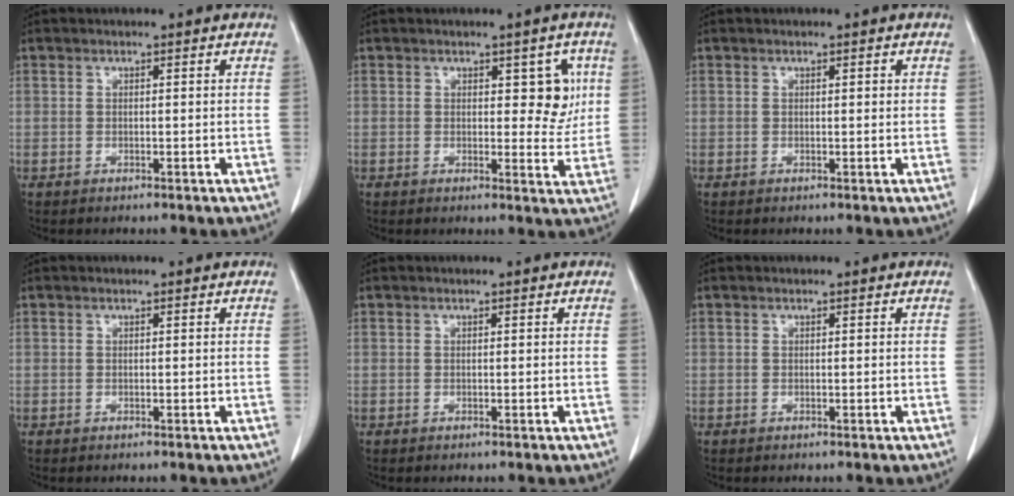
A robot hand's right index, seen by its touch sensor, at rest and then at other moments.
{"total": 5.0, "force": [1.6, 2.7, 3.9], "torque": [-0.033, 0.003, 0.020]}
{"total": 0.6, "force": [0.2, 0.2, 0.5], "torque": [-0.009, 0.000, 0.003]}
{"total": 0.0}
{"total": 0.0}
{"total": 0.0}